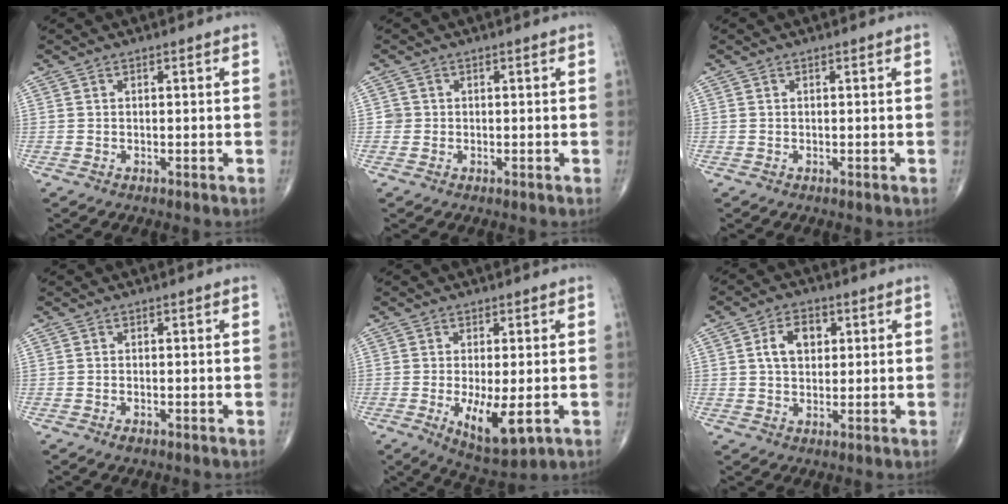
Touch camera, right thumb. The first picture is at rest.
{"total": 1.3, "force": [0.0, 1.3, 0.1], "torque": [0.007, 0.005, -0.003]}
{"total": 0.0}
{"total": 1.0, "force": [-0.6, 0.5, 0.7], "torque": [-0.011, 0.001, -0.009]}
{"total": 9.0, "force": [-2.1, 3.2, 8.1], "torque": [-0.135, -0.022, -0.024]}
{"total": 6.6, "force": [1.8, 4.5, 4.5], "torque": [-0.060, 0.004, 0.028]}